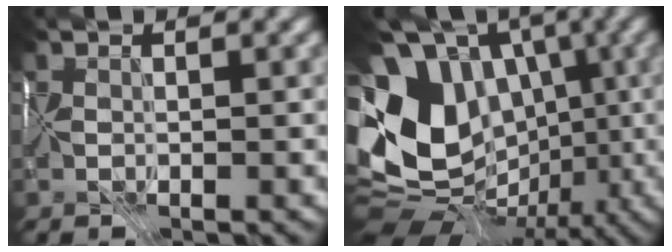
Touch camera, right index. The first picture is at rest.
{"total": 14.6, "force": [1.0, 11.6, 8.8], "torque": [-0.178, 0.027, 0.011]}